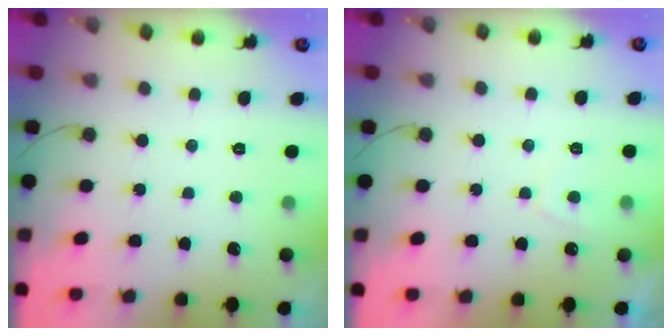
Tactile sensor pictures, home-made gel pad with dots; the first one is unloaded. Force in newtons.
{"total": 1.0, "press": 0.8, "slide": 0.6}